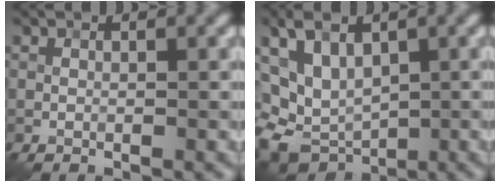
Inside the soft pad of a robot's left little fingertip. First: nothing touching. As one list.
[{"total": 7.5, "force": [0.6, 5.8, 4.7], "torque": [-0.081, -0.006, 0.032]}]